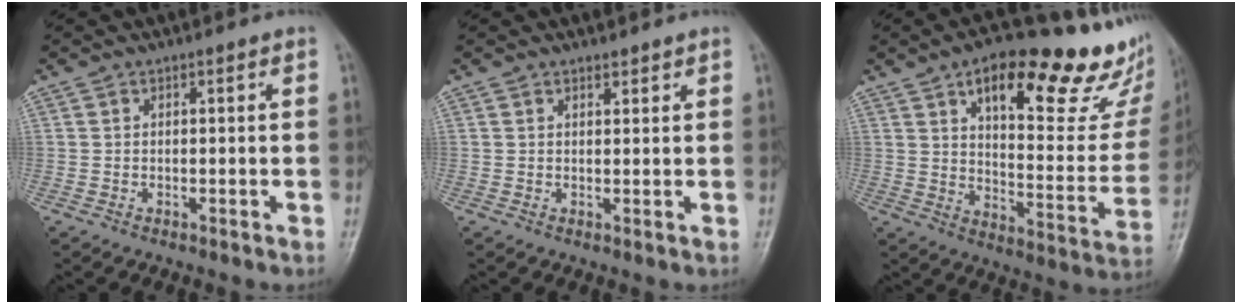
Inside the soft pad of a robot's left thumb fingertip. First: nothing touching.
{"total": 1.2, "force": [1.0, 0.5, 0.3], "torque": [0.003, -0.008, 0.015]}
{"total": 27.2, "force": [16.2, 10.0, 19.4], "torque": [-0.219, -0.048, 0.230]}